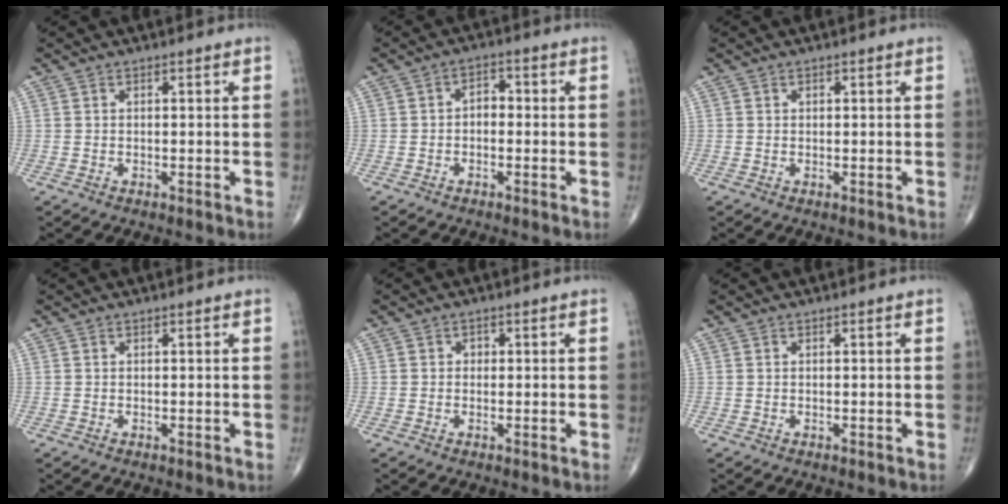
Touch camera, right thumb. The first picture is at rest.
{"total": 3.2, "force": [-0.4, 2.2, 2.3], "torque": [-0.022, 0.015, -0.015]}
{"total": 0.0}
{"total": 0.0}
{"total": 1.0, "force": [0.0, 0.8, 0.4], "torque": [0.000, 0.003, -0.004]}
{"total": 0.0}